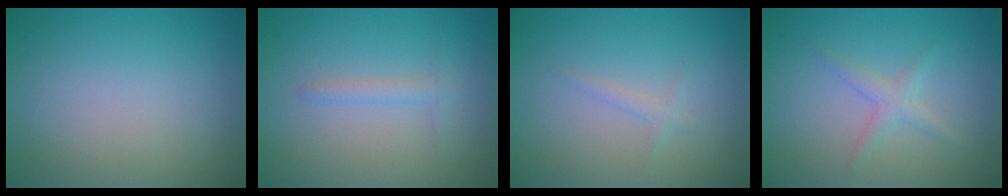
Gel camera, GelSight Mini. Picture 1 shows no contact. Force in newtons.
{"total": 1.2, "press": 1.2, "slide": 0.1}
{"total": 0.9, "press": 0.9, "slide": 0.1}
{"total": 1.6, "press": 1.6, "slide": 0.1}